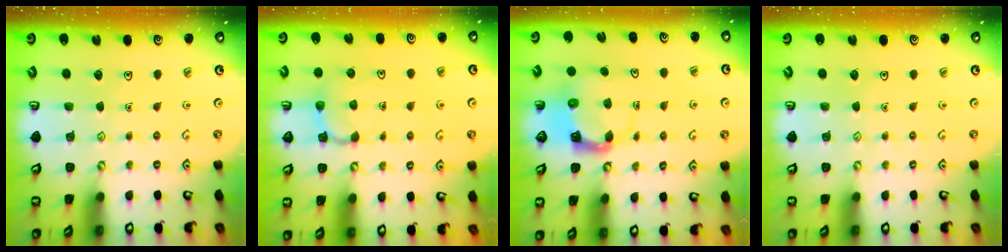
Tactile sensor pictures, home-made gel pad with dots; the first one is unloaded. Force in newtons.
{"total": 3.0, "press": 2.9, "slide": 0.7}
{"total": 3.9, "press": 3.8, "slide": 0.7}
{"total": 0.0}